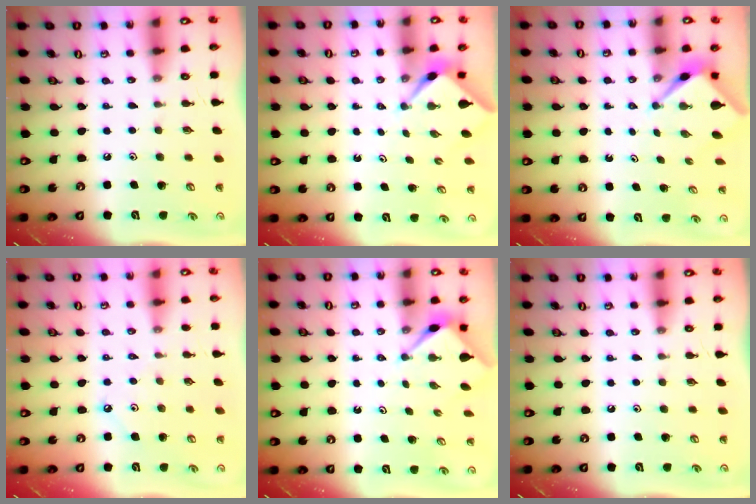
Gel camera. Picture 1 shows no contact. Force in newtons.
{"total": 2.2, "press": 2.2, "slide": 0.2}
{"total": 2.5, "press": 2.5, "slide": 0.1}
{"total": 3.0, "press": 3.0, "slide": 0.3}
{"total": 2.9, "press": 2.9, "slide": 0.2}
{"total": 0.0}